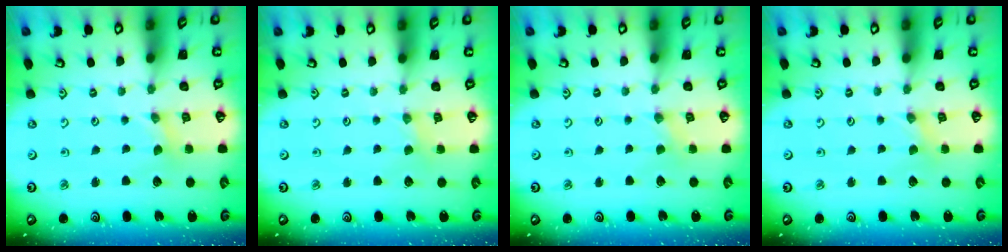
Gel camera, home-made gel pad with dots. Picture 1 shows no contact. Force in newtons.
{"total": 0.7, "press": 0.7, "slide": 0.2}
{"total": 1.0, "press": 0.9, "slide": 0.2}
{"total": 0.0}